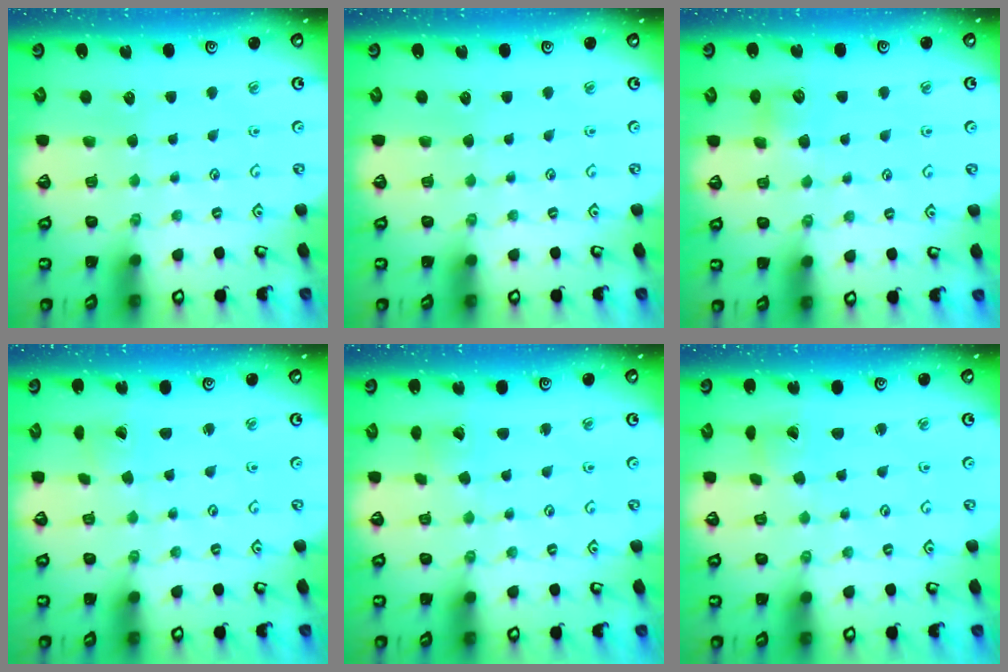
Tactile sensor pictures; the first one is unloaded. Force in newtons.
{"total": 0.0}
{"total": 4.9, "press": 4.8, "slide": 0.6}
{"total": 1.5, "press": 1.5, "slide": 0.1}
{"total": 3.1, "press": 3.1, "slide": 0.5}
{"total": 3.5, "press": 3.4, "slide": 0.3}